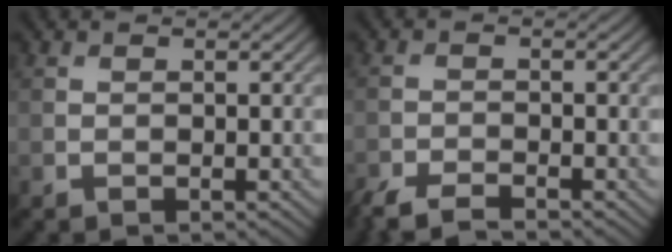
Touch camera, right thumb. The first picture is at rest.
{"total": 4.2, "force": [-3.6, 0.9, 2.0], "torque": [-0.045, -0.011, -0.075]}